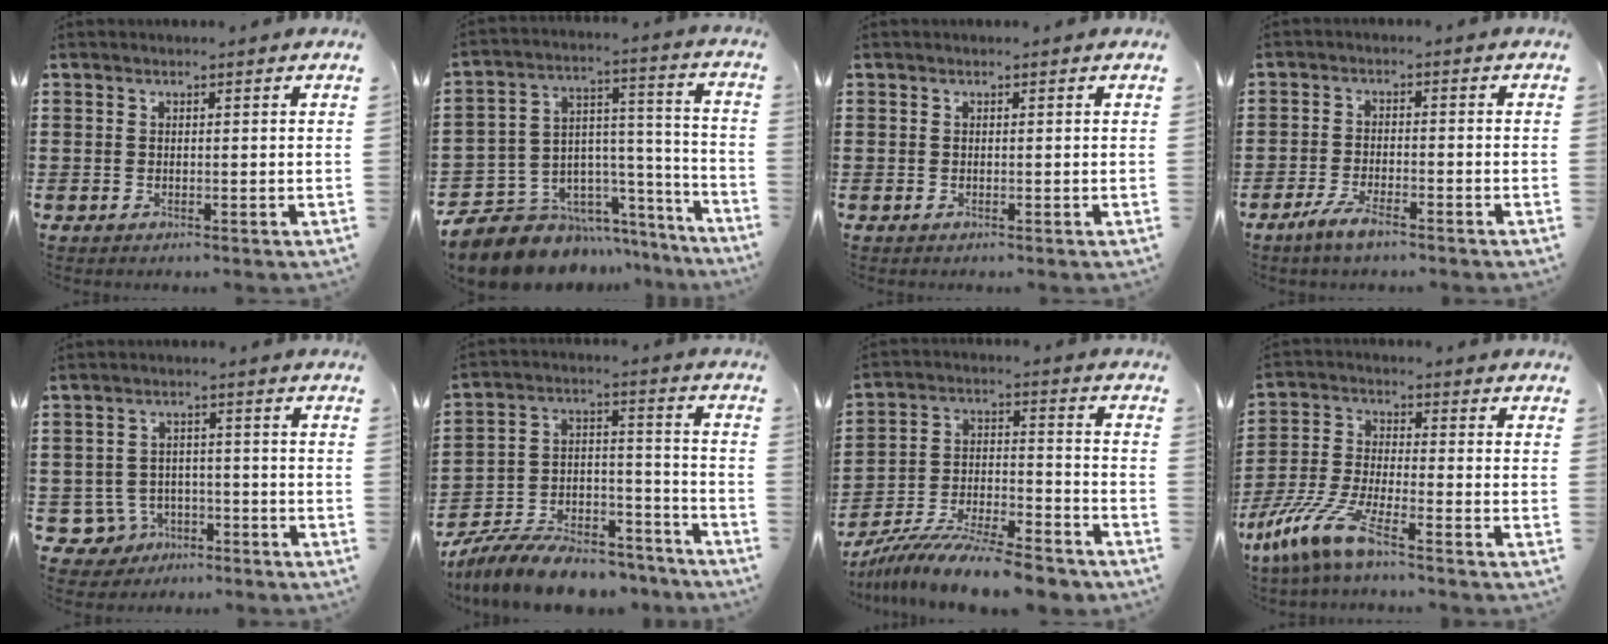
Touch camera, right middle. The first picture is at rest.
{"total": 9.4, "force": [-7.7, 5.1, 1.4], "torque": [-0.044, 0.007, -0.142]}
{"total": 0.0}
{"total": 4.0, "force": [-2.9, 1.0, 2.6], "torque": [-0.056, 0.002, -0.059]}
{"total": 5.1, "force": [-3.6, 3.4, 1.3], "torque": [-0.052, 0.007, -0.075]}
{"total": 10.2, "force": [-9.4, 2.4, 3.1], "torque": [-0.054, 0.027, -0.186]}
{"total": 12.0, "force": [-10.9, 1.1, 5.0], "torque": [-0.077, 0.025, -0.208]}
{"total": 9.0, "force": [-6.9, 0.9, 5.7], "torque": [-0.142, -0.012, -0.142]}